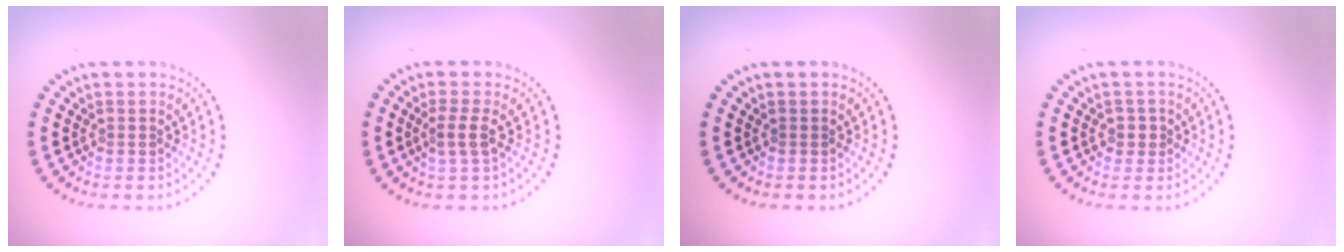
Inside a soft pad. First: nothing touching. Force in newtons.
{"total": 1.7, "press": 1.4, "slide": 1.0}
{"total": 0.0}
{"total": 1.1, "press": 0.9, "slide": 0.6}